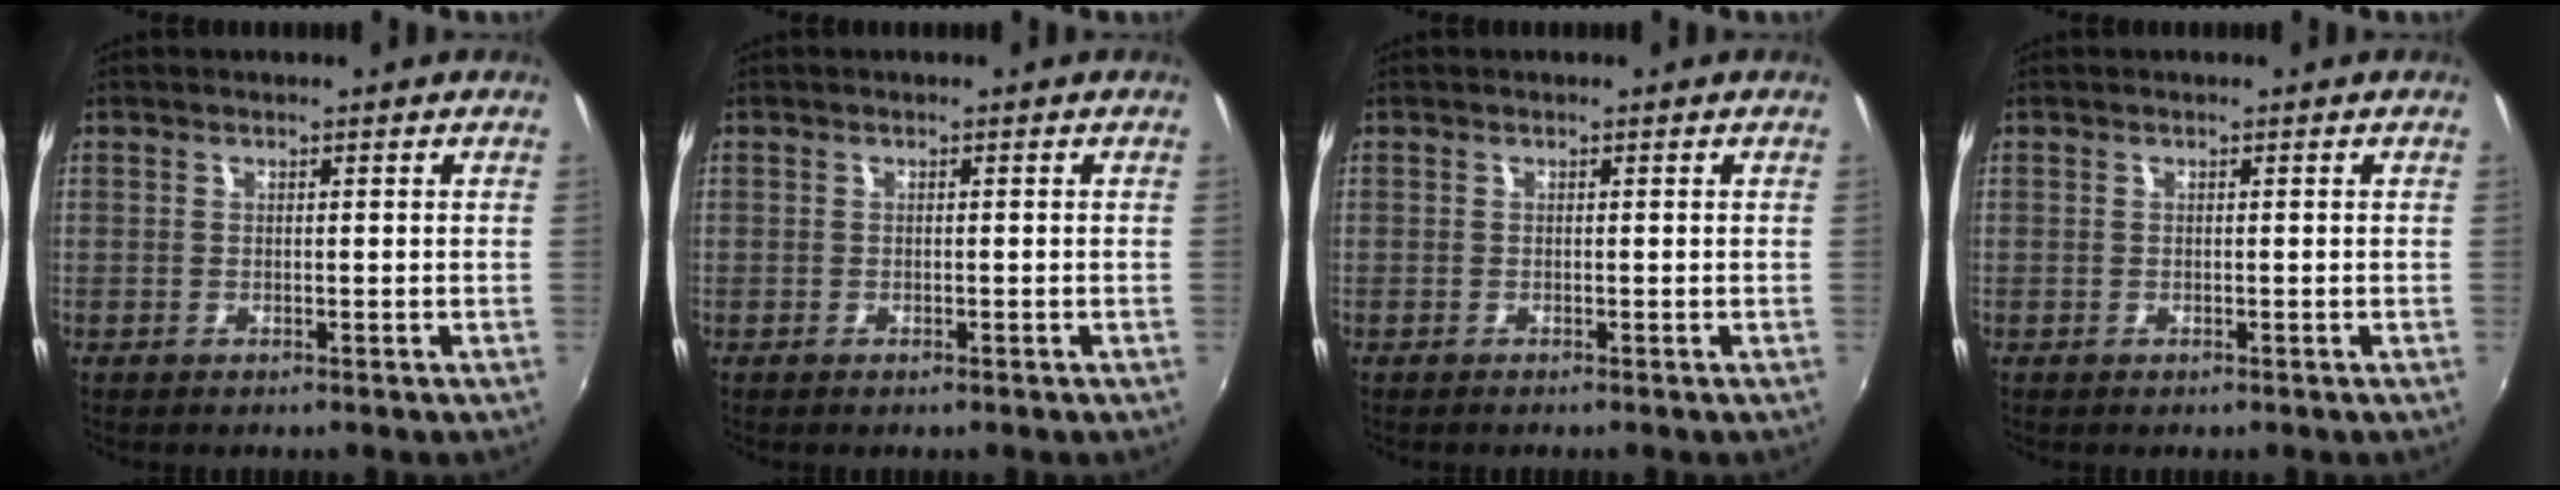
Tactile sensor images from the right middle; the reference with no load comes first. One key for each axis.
{"total": 0.6, "fx": -0.4, "fy": 0.3, "fz": 0.3, "tx": -0.005, "ty": -0.003, "tz": -0.007}
{"total": 0.0}
{"total": 0.0}